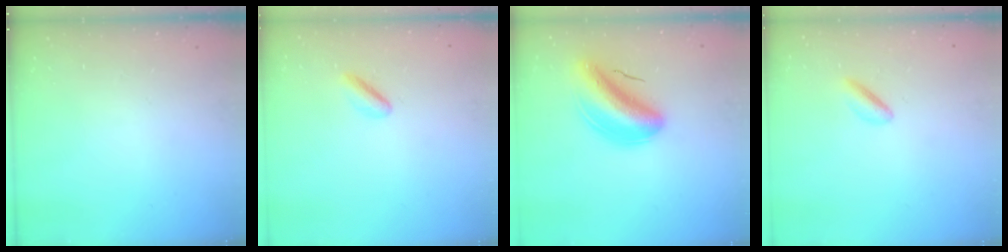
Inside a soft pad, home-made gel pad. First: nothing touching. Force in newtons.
{"total": 2.5, "press": 2.5, "slide": 0.5}
{"total": 8.9, "press": 8.3, "slide": 3.2}
{"total": 2.5, "press": 2.3, "slide": 0.9}